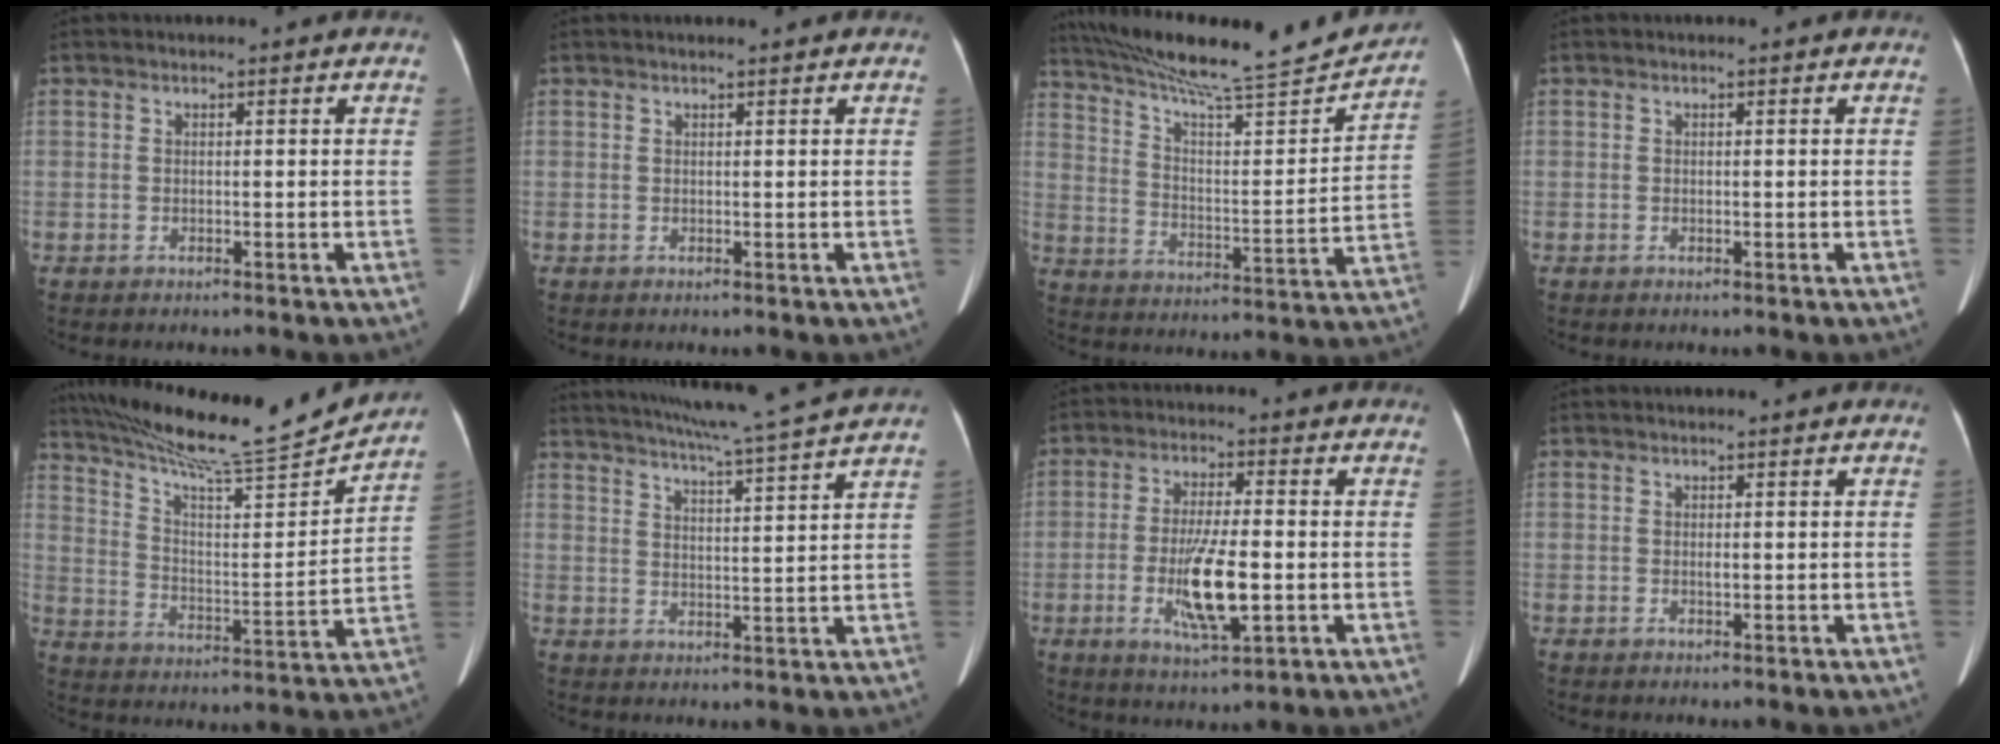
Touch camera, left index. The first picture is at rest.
{"total": 1.5, "force": [1.2, 0.0, 0.8], "torque": [-0.008, 0.014, 0.020]}
{"total": 21.8, "force": [20.0, 1.1, 8.7], "torque": [-0.152, -0.025, 0.294]}
{"total": 0.0}
{"total": 19.3, "force": [18.0, -0.5, 7.1], "torque": [-0.130, -0.033, 0.276]}
{"total": 13.9, "force": [12.5, -1.9, 5.8], "torque": [-0.108, -0.013, 0.174]}
{"total": 9.5, "force": [-2.1, 1.7, 9.1], "torque": [-0.175, -0.014, -0.035]}
{"total": 0.5, "force": [0.1, 0.1, 0.5], "torque": [-0.010, -0.002, 0.001]}